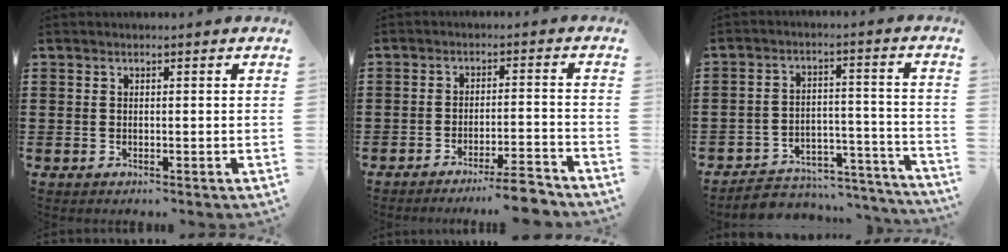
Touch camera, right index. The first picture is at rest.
{"total": 5.2, "force": [-4.7, -0.2, 2.4], "torque": [-0.038, -0.008, -0.087]}
{"total": 4.3, "force": [-3.9, 1.6, 0.5], "torque": [-0.015, 0.011, -0.082]}